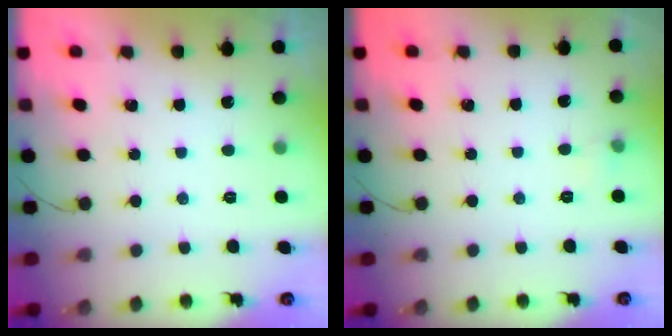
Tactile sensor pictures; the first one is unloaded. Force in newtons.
{"total": 3.0, "press": 2.7, "slide": 1.3}